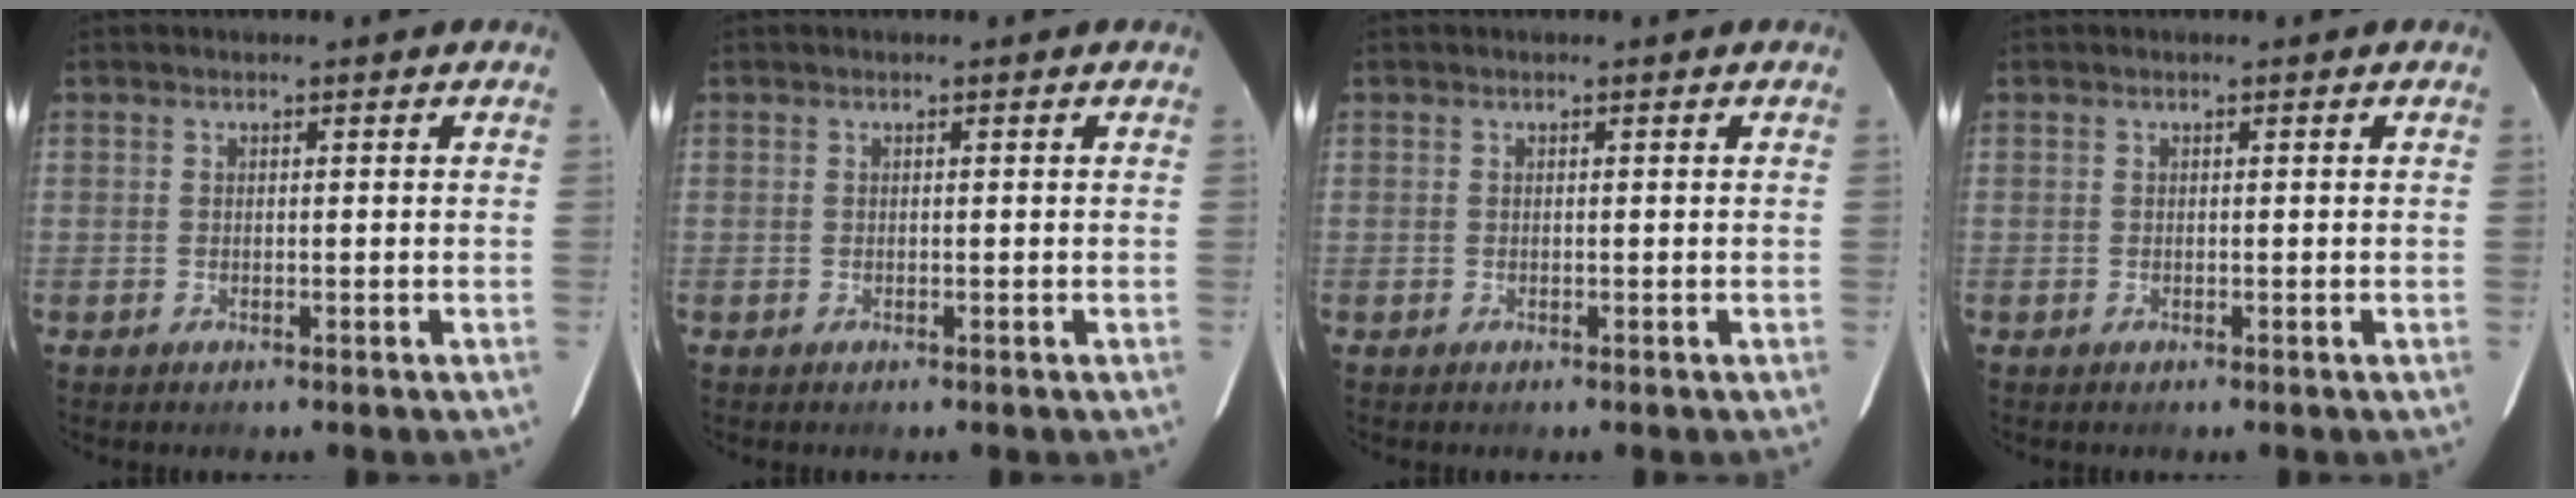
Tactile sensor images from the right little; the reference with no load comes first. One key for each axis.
{"total": 0.0}
{"total": 0.0}
{"total": 0.0}